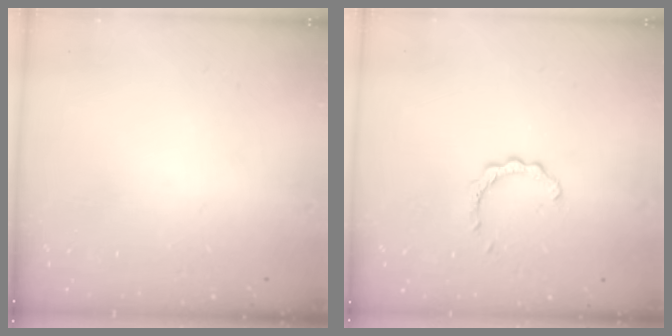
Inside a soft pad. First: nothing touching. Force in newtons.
{"total": 2.8, "press": 2.7, "slide": 0.4}